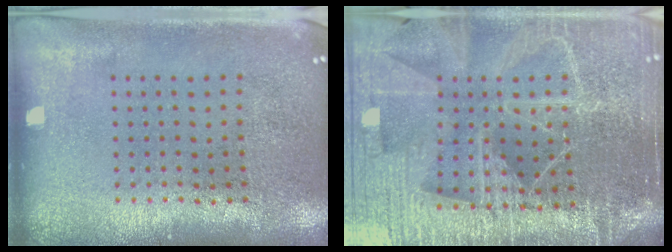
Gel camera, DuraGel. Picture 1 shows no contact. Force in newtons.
{"total": 5.5, "press": 4.9, "slide": 2.5}